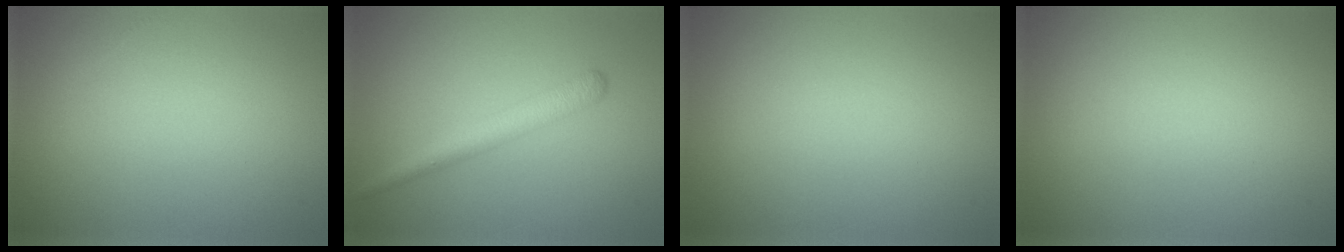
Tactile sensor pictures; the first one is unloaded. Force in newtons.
{"total": 2.7, "press": 2.7, "slide": 0.0}
{"total": 0.0}
{"total": 0.0}